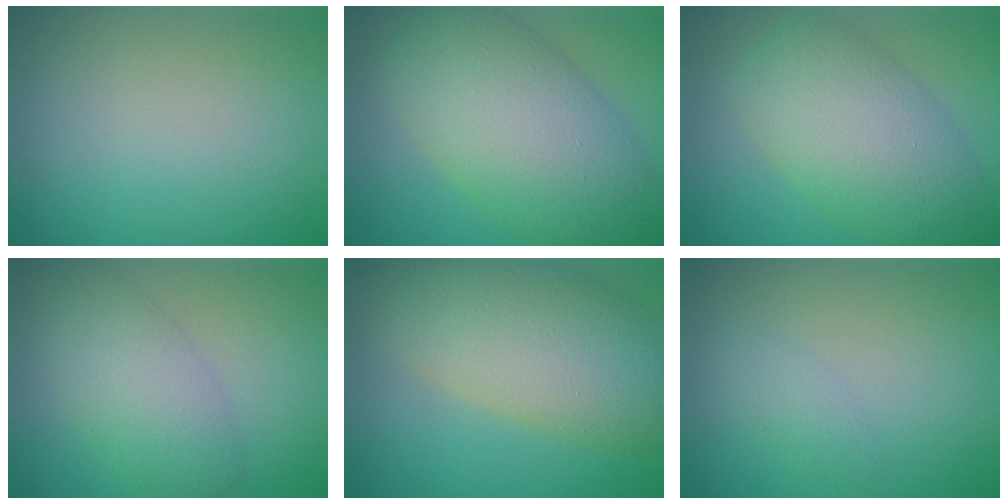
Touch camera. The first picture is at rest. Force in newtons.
{"total": 10.9, "press": 10.9, "slide": 0.1}
{"total": 7.8, "press": 7.8, "slide": 0.5}
{"total": 5.0, "press": 5.0, "slide": 0.2}
{"total": 10.7, "press": 10.7, "slide": 0.7}
{"total": 1.3, "press": 1.3, "slide": 0.0}